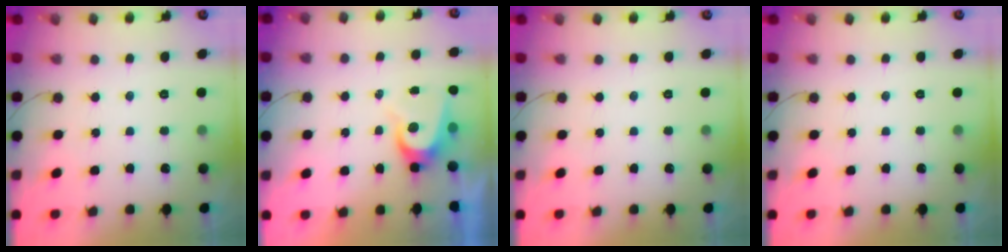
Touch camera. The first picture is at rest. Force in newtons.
{"total": 7.0, "press": 7.0, "slide": 0.7}
{"total": 0.0}
{"total": 0.0}